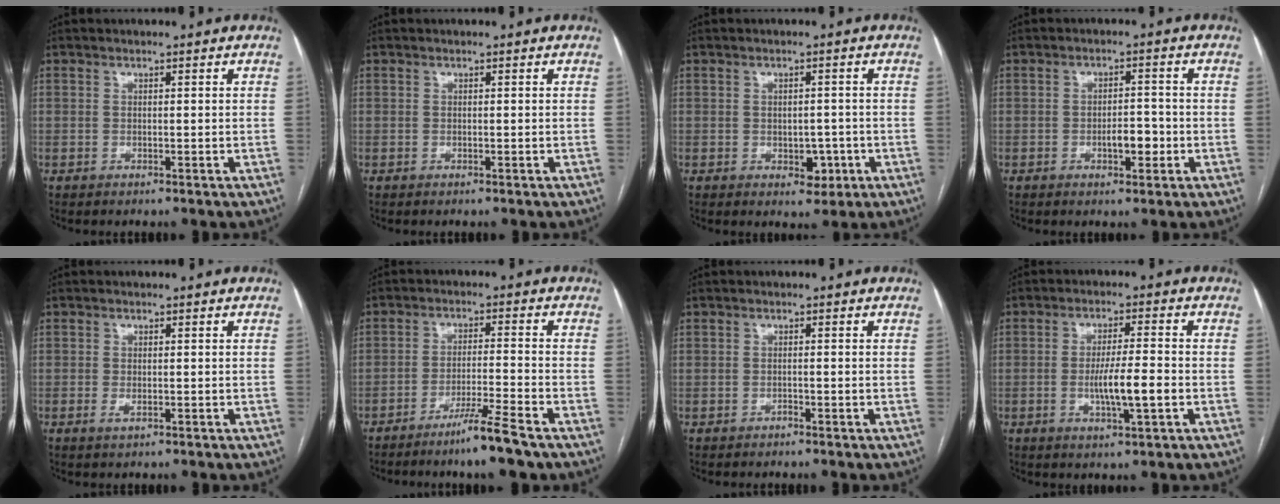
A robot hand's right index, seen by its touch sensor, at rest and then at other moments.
{"total": 0.0}
{"total": 3.5, "force": [-1.1, 2.3, 2.3], "torque": [-0.023, 0.005, -0.005]}
{"total": 3.9, "force": [-1.3, 1.5, 3.3], "torque": [-0.049, 0.004, -0.017]}
{"total": 1.2, "force": [-0.4, 0.5, 0.9], "torque": [-0.016, -0.001, -0.004]}
{"total": 6.9, "force": [-5.0, -0.7, 4.6], "torque": [-0.079, -0.017, -0.094]}
{"total": 0.5, "force": [-0.4, 0.3, 0.1], "torque": [-0.002, 0.000, -0.009]}
{"total": 6.7, "force": [-1.6, 0.4, 6.5], "torque": [-0.120, -0.007, -0.027]}